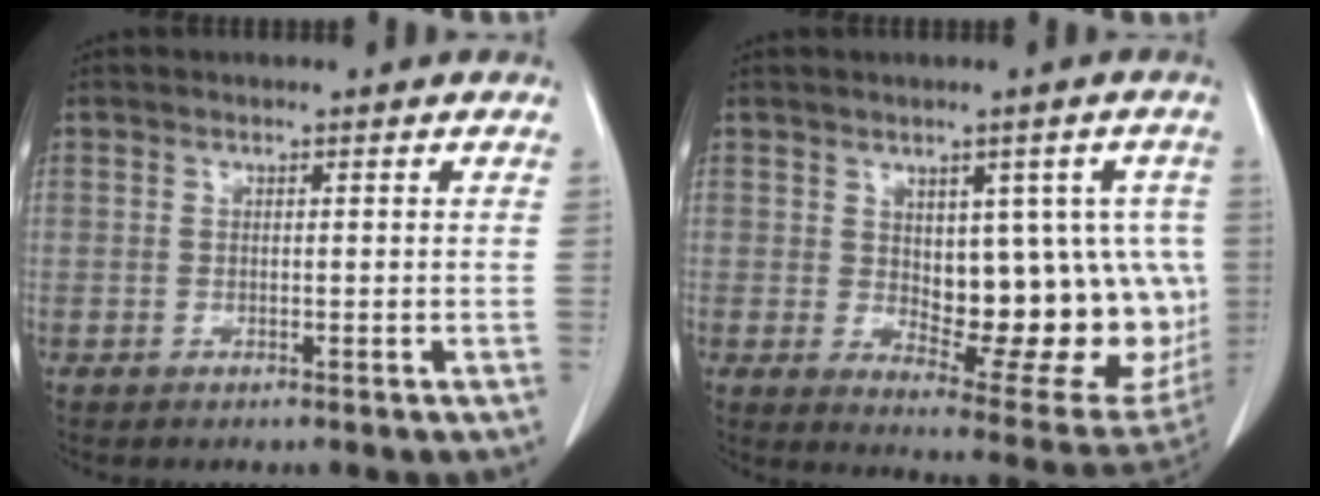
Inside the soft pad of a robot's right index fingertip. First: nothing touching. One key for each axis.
{"total": 17.6, "fx": 0.1, "fy": 8.1, "fz": 15.6, "tx": -0.163, "ty": 0.005, "tz": 0.031}